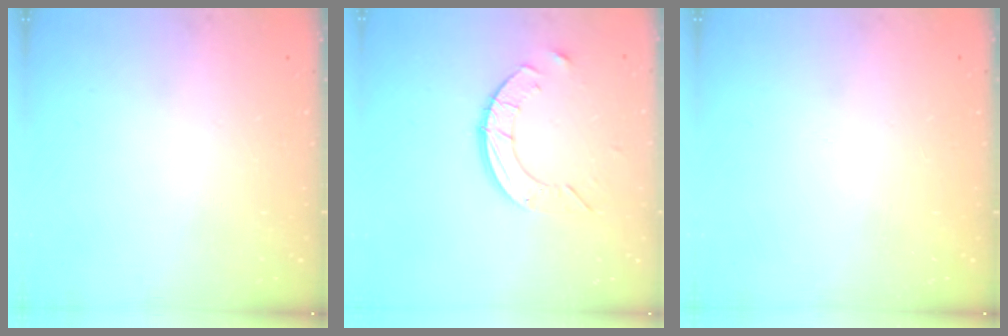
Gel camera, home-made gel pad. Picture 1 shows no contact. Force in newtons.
{"total": 9.0, "press": 9.0, "slide": 0.7}
{"total": 0.0}